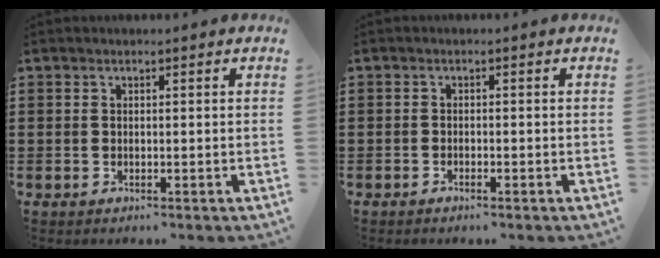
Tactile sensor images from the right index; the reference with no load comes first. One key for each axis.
{"total": 0.7, "fx": -0.6, "fy": -0.1, "fz": 0.3, "tx": -0.009, "ty": -0.006, "tz": -0.010}